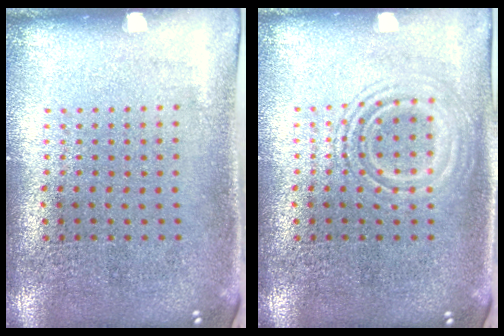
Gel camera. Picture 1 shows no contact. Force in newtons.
{"total": 2.6, "press": 2.6, "slide": 0.4}